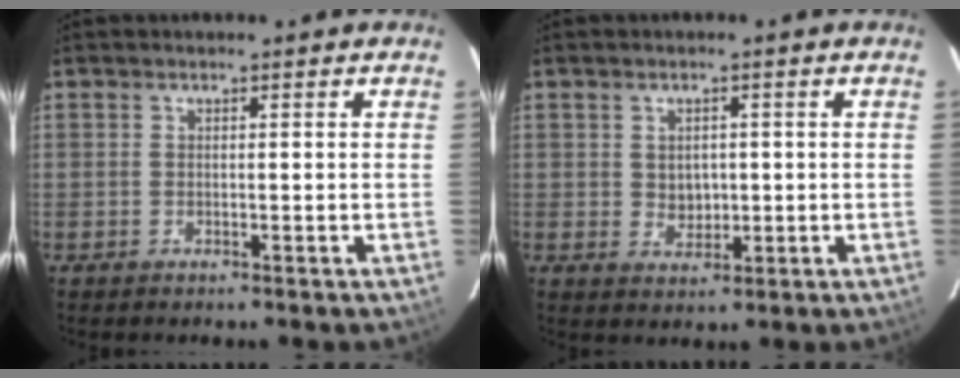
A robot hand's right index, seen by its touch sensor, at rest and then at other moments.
{"total": 3.4, "force": [0.1, 3.0, 1.7], "torque": [-0.026, 0.001, 0.008]}